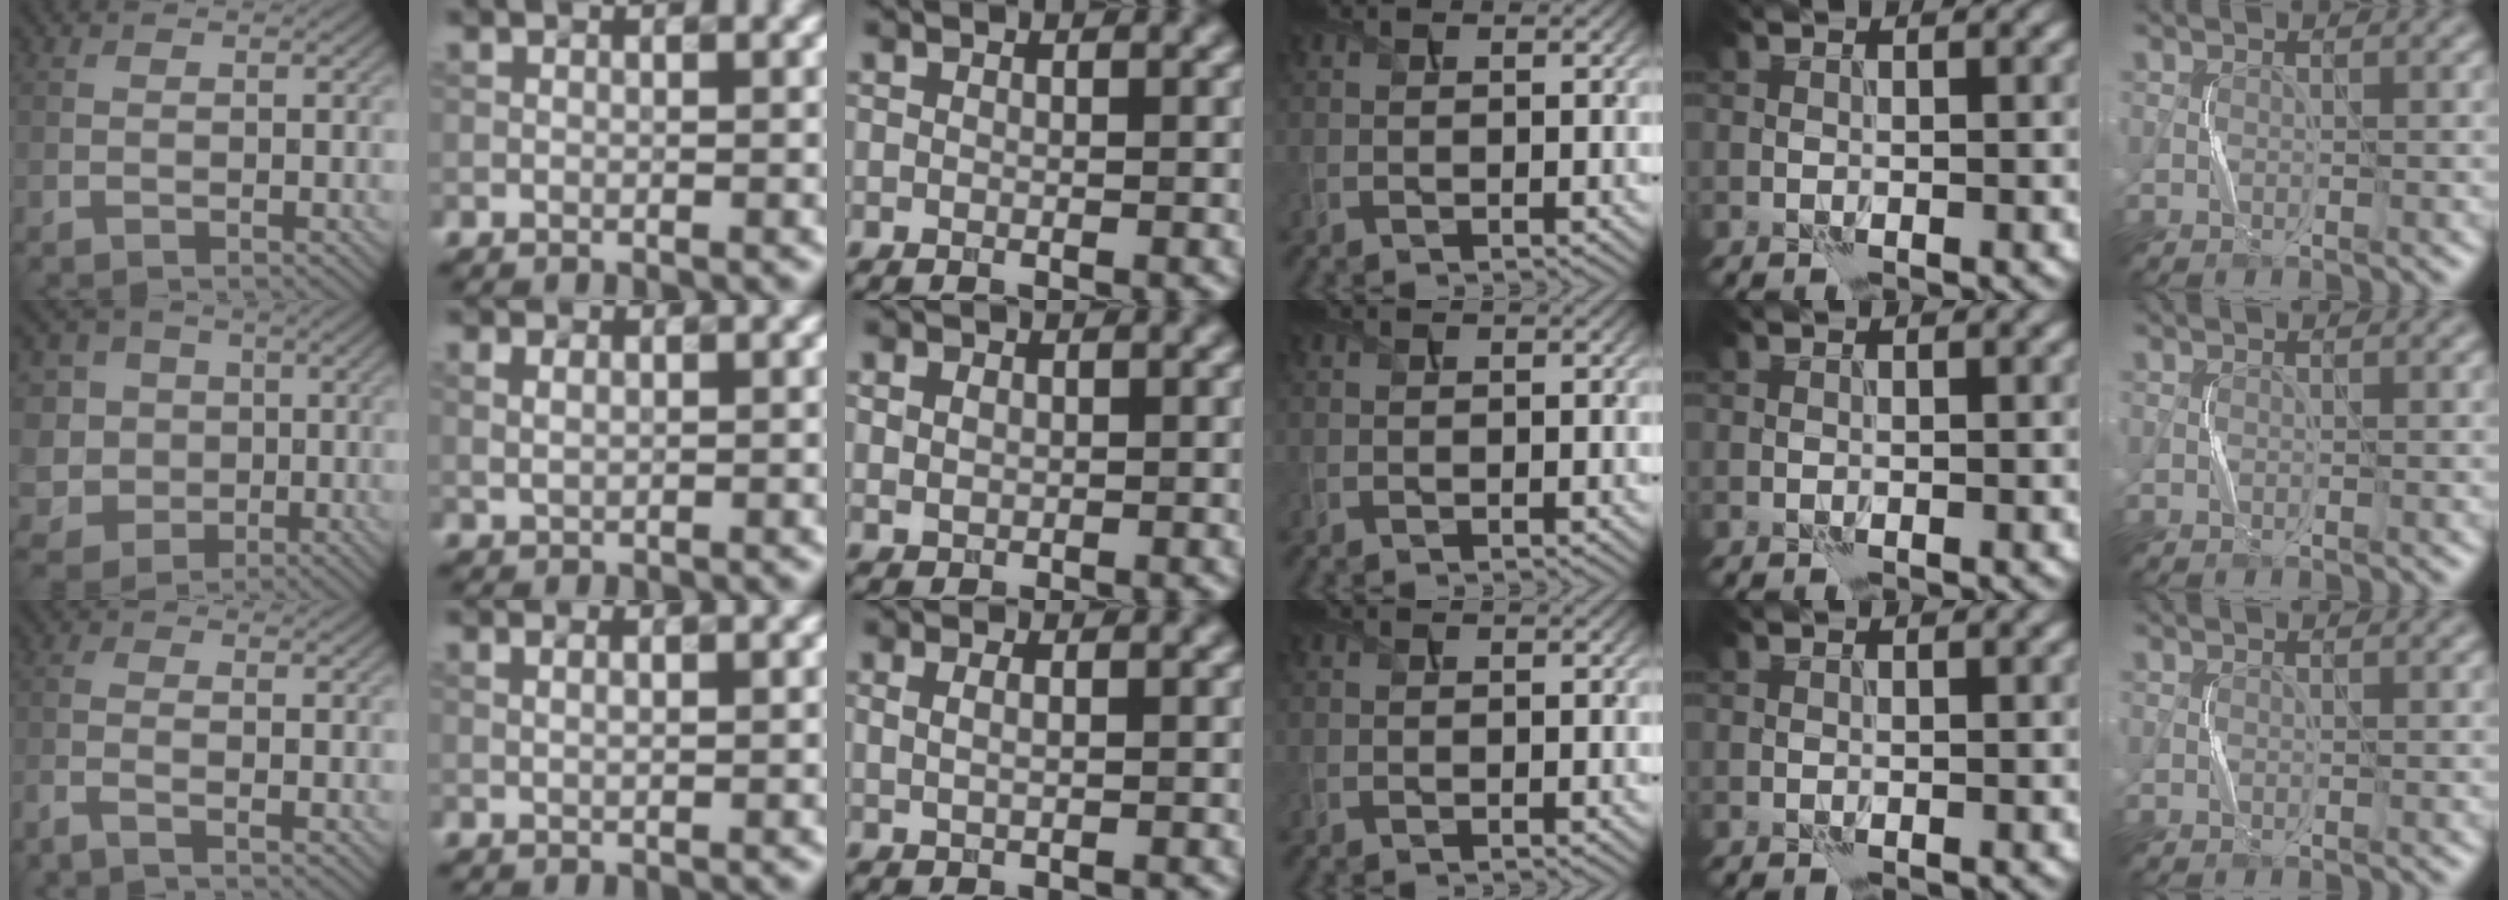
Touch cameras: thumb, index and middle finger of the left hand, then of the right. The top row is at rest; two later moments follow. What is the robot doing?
{"motion": "squeeze", "object": "sponge"}